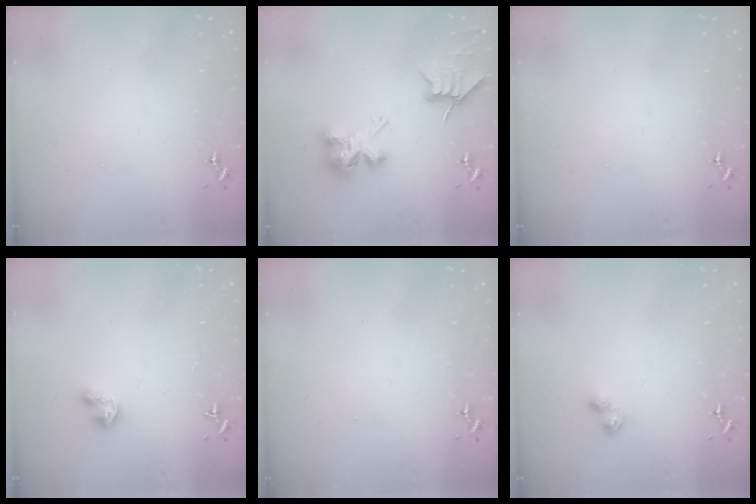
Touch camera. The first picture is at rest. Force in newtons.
{"total": 7.2, "press": 7.2, "slide": 0.2}
{"total": 0.0}
{"total": 4.3, "press": 4.3, "slide": 0.5}
{"total": 0.0}
{"total": 3.8, "press": 3.7, "slide": 0.4}